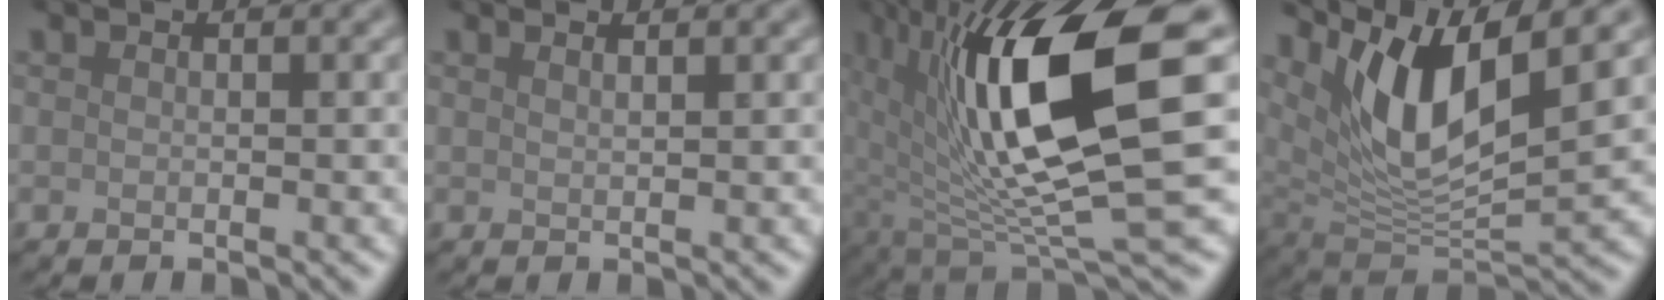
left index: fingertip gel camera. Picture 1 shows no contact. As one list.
[{"total": 1.4, "force": [1.0, 0.5, 0.8], "torque": [0.000, 0.000, 0.003]}, {"total": 14.2, "force": [2.9, 4.4, 13.2], "torque": [-0.236, -0.015, 0.058]}, {"total": 8.8, "force": [4.5, 2.6, 7.2], "torque": [-0.132, -0.014, 0.087]}]